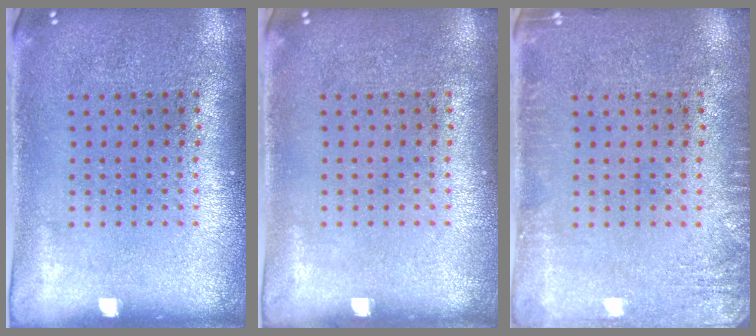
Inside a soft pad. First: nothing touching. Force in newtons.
{"total": 0.0}
{"total": 2.0, "press": 1.9, "slide": 0.2}